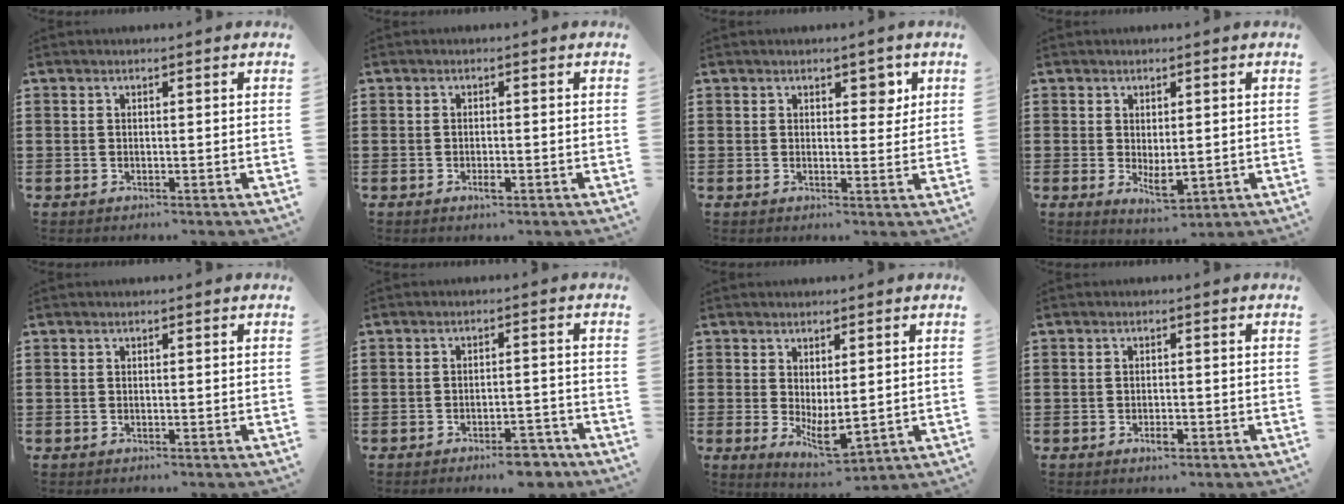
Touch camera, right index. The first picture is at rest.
{"total": 1.5, "force": [-0.6, 0.4, 1.2], "torque": [-0.024, -0.003, -0.011]}
{"total": 3.2, "force": [1.9, 1.8, 1.9], "torque": [-0.019, 0.001, 0.027]}
{"total": 3.4, "force": [-0.2, 1.8, 2.9], "torque": [-0.045, 0.002, -0.003]}
{"total": 0.0}
{"total": 4.5, "force": [-4.0, 0.8, 2.0], "torque": [-0.030, 0.004, -0.073]}
{"total": 4.2, "force": [-0.2, 1.9, 3.7], "torque": [-0.064, 0.004, 0.002]}
{"total": 1.6, "force": [-0.8, 0.6, 1.3], "torque": [-0.026, -0.001, -0.014]}